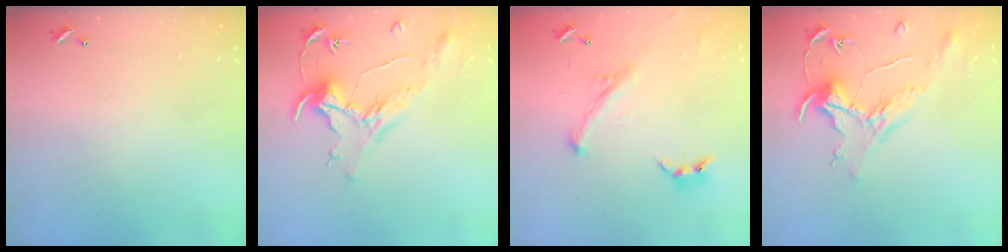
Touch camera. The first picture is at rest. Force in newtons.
{"total": 1.5, "press": 1.3, "slide": 0.7}
{"total": 0.6, "press": 0.6, "slide": 0.1}
{"total": 1.6, "press": 1.4, "slide": 0.7}